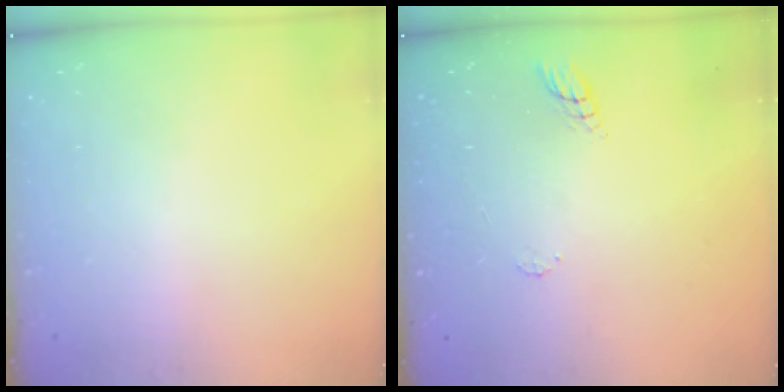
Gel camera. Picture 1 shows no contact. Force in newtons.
{"total": 5.5, "press": 5.5, "slide": 0.5}